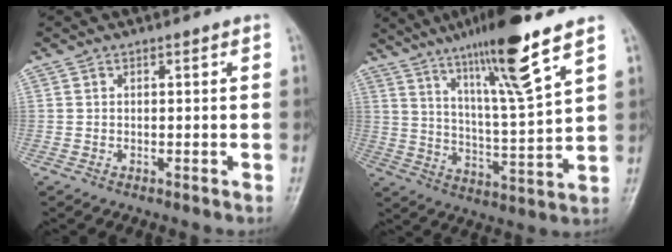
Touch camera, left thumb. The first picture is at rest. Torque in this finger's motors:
{"motor_torque": [0.74, -0.40, 1.57, -1.18, 0.22]}